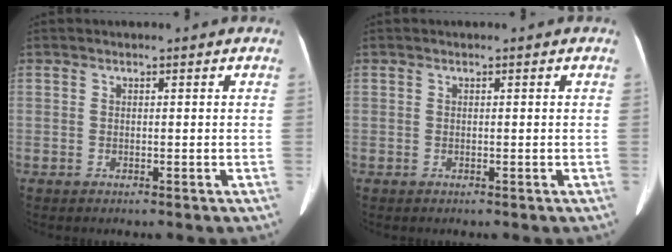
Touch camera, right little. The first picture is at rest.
{"total": 0.0}